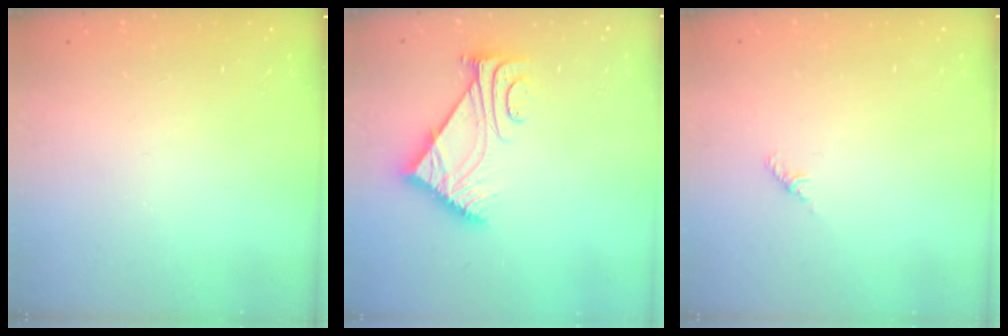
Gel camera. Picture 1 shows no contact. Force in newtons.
{"total": 8.1, "press": 8.0, "slide": 1.0}
{"total": 1.8, "press": 1.7, "slide": 0.6}